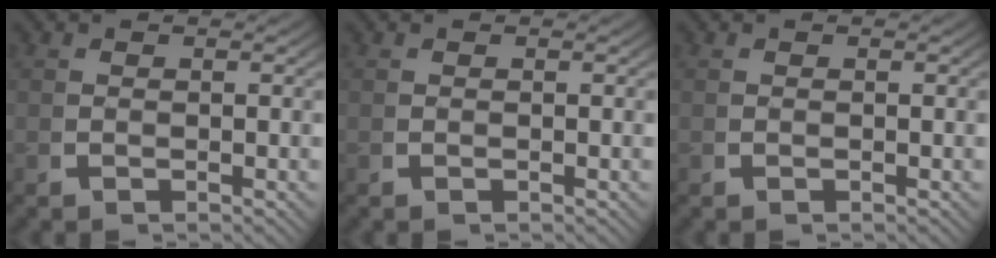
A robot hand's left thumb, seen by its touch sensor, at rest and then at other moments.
{"total": 0.0}
{"total": 0.0}